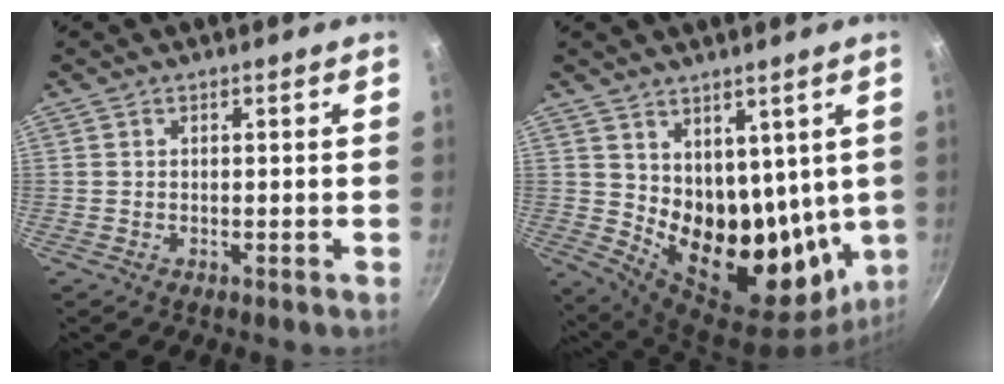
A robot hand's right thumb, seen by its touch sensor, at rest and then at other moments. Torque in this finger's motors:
{"motor_torque": [-1.08, 2.19, 1.62, 1.14, 0.15]}